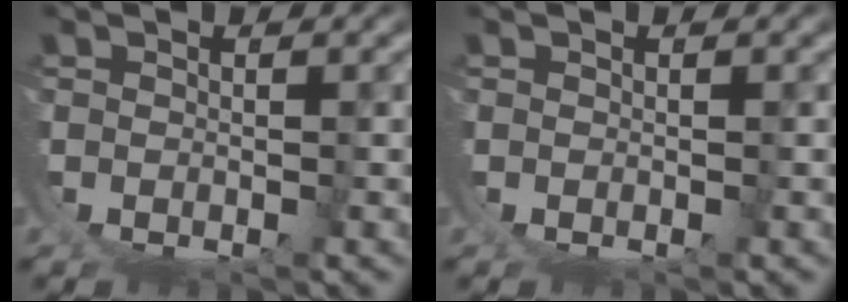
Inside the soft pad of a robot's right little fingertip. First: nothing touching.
{"total": 0.0}